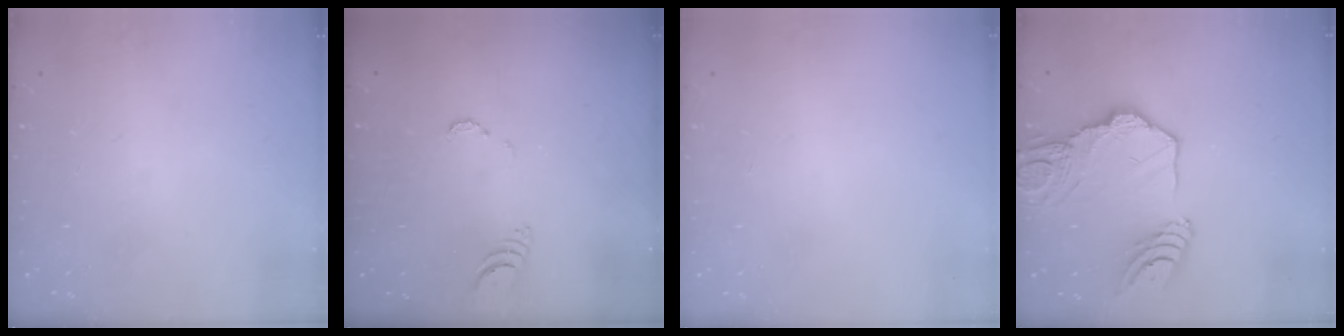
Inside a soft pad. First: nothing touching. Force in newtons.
{"total": 3.5, "press": 3.5, "slide": 0.3}
{"total": 0.0}
{"total": 16.5, "press": 16.4, "slide": 1.7}